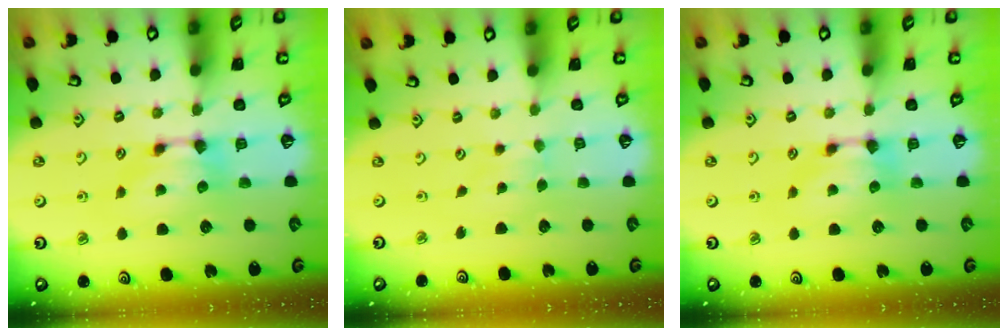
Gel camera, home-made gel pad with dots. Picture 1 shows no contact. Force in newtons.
{"total": 2.3, "press": 2.3, "slide": 0.1}
{"total": 0.0}